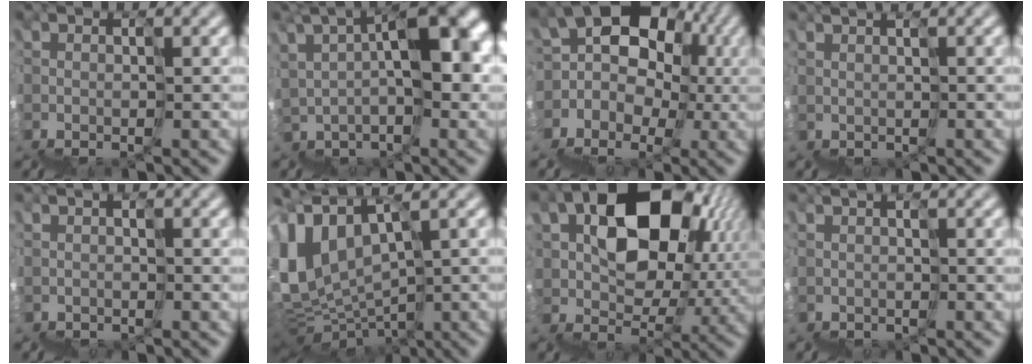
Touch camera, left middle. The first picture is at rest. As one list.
[{"total": 7.7, "force": [4.0, 3.4, 5.7], "torque": [-0.084, 0.037, 0.062]}, {"total": 8.7, "force": [2.2, 7.9, 2.8], "torque": [-0.032, 0.044, 0.008]}, {"total": 2.0, "force": [1.2, 0.6, 1.5], "torque": [0.001, 0.013, 0.021]}, {"total": 0.8, "force": [-0.4, 0.6, 0.0], "torque": [-0.002, -0.003, -0.010]}, {"total": 5.0, "force": [4.0, 2.5, 1.8], "torque": [-0.084, 0.029, 0.089]}, {"total": 12.2, "force": [5.9, 8.8, 6.1], "torque": [-0.078, 0.042, 0.096]}, {"total": 0.7, "force": [-0.1, 0.5, 0.5], "torque": [-0.004, -0.002, -0.004]}]